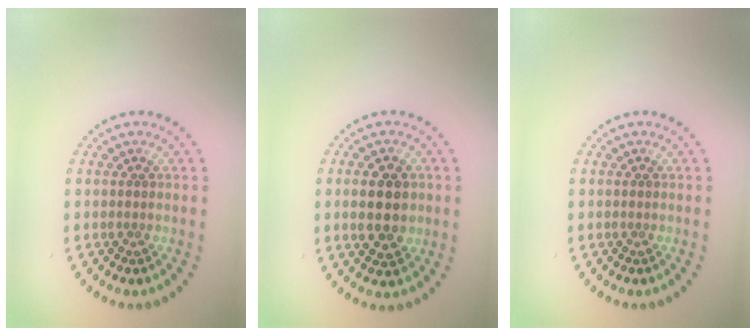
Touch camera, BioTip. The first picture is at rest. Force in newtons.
{"total": 4.5, "press": 4.5, "slide": 0.3}
{"total": 0.0}